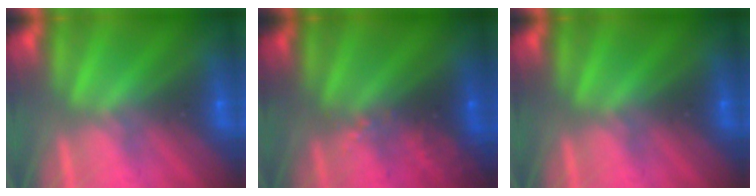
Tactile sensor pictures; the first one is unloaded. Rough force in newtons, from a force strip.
{"total": 2.9}
{"total": 0.0}